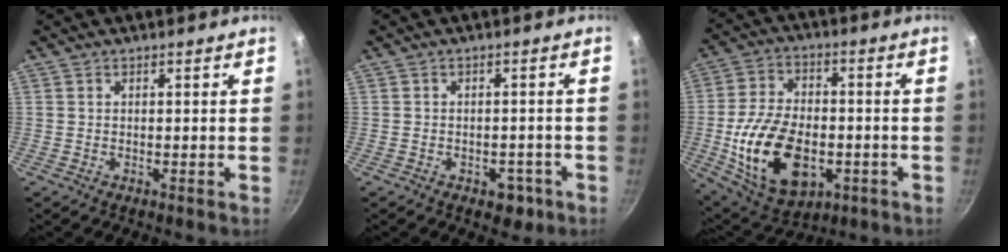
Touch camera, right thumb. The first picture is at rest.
{"total": 3.7, "force": [-2.0, 2.3, 2.0], "torque": [-0.010, 0.012, -0.023]}
{"total": 19.8, "force": [-4.6, 12.1, 15.0], "torque": [-0.255, 0.008, -0.060]}